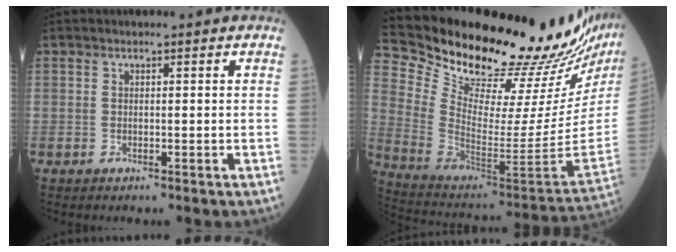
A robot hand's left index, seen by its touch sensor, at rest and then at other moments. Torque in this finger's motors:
{"motor_torque": [1.03, -1.11, 0.34, 0.01]}